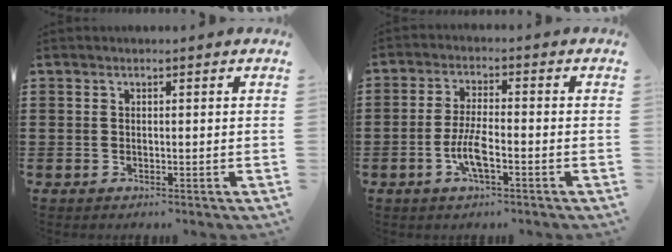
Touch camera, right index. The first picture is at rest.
{"total": 5.5, "force": [-2.0, 1.4, 4.9], "torque": [-0.110, -0.006, -0.043]}